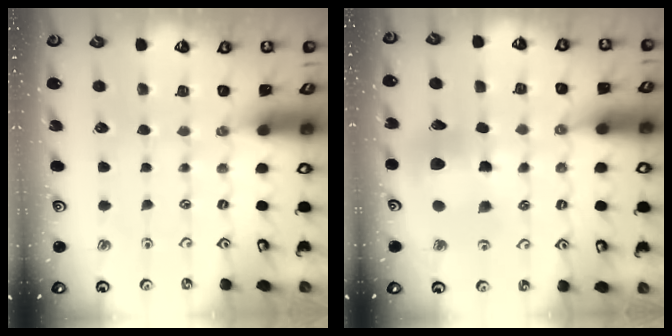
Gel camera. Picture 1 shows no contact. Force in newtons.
{"total": 10.6, "press": 10.5, "slide": 1.2}